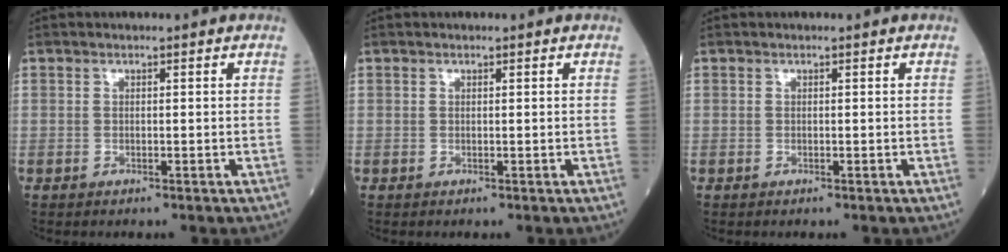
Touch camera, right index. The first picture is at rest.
{"total": 0.0}
{"total": 0.0}